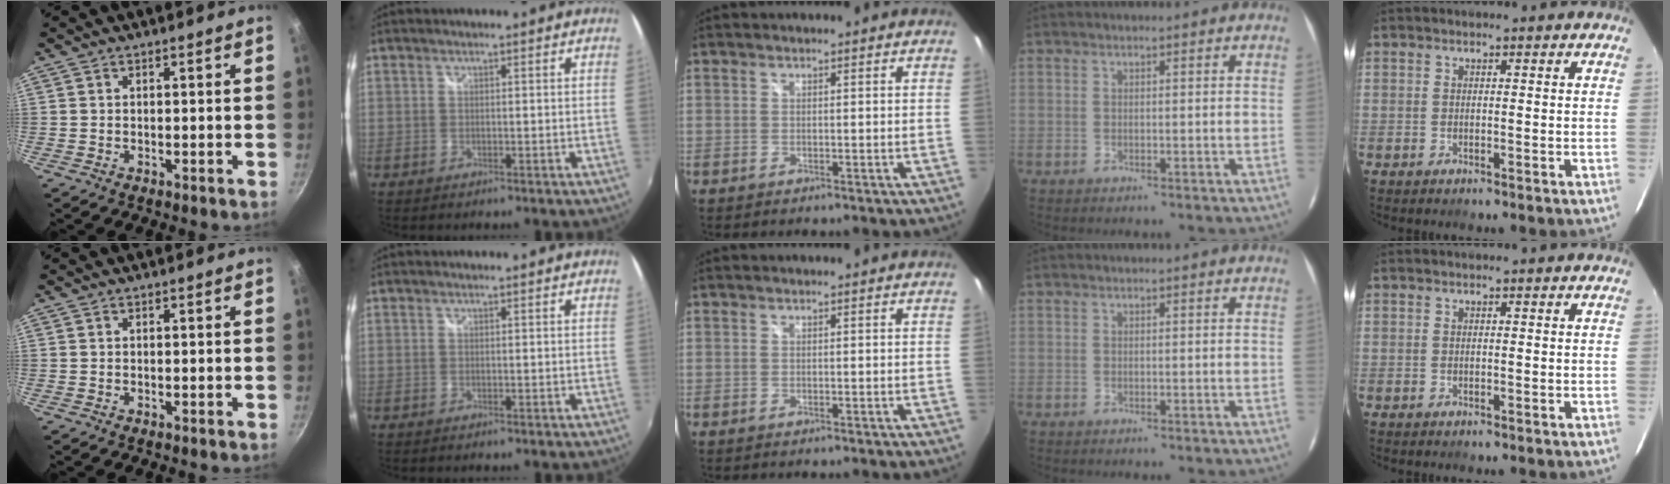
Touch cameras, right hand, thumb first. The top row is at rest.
{}